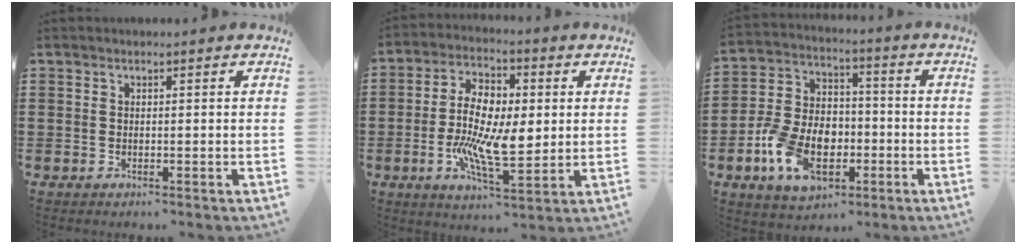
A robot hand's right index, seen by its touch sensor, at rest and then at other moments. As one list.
[{"total": 10.2, "force": [-0.7, 5.0, 8.9], "torque": [-0.187, 0.006, -0.015]}, {"total": 11.0, "force": [-3.8, 7.5, 7.1], "torque": [-0.180, 0.012, -0.071]}]